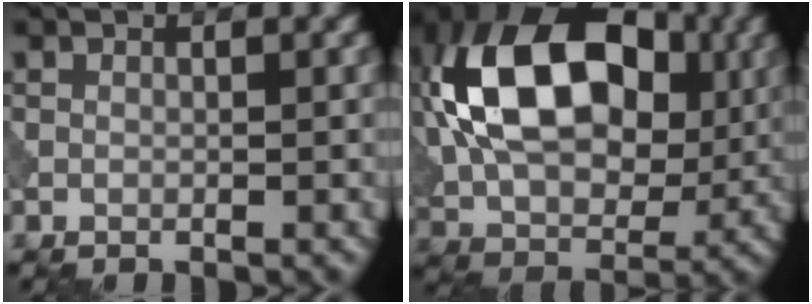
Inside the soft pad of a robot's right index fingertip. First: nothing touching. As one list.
[{"total": 16.6, "force": [2.9, 10.8, 12.3], "torque": [-0.217, 0.025, 0.036]}]